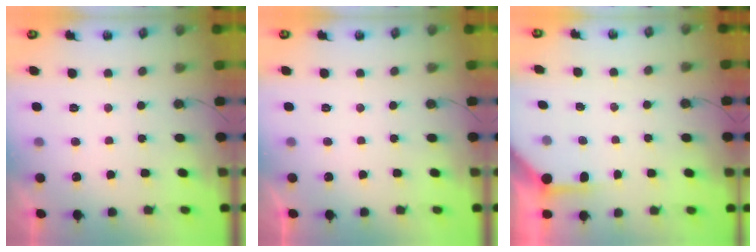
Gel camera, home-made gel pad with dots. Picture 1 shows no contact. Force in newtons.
{"total": 0.0}
{"total": 3.8, "press": 3.8, "slide": 0.4}